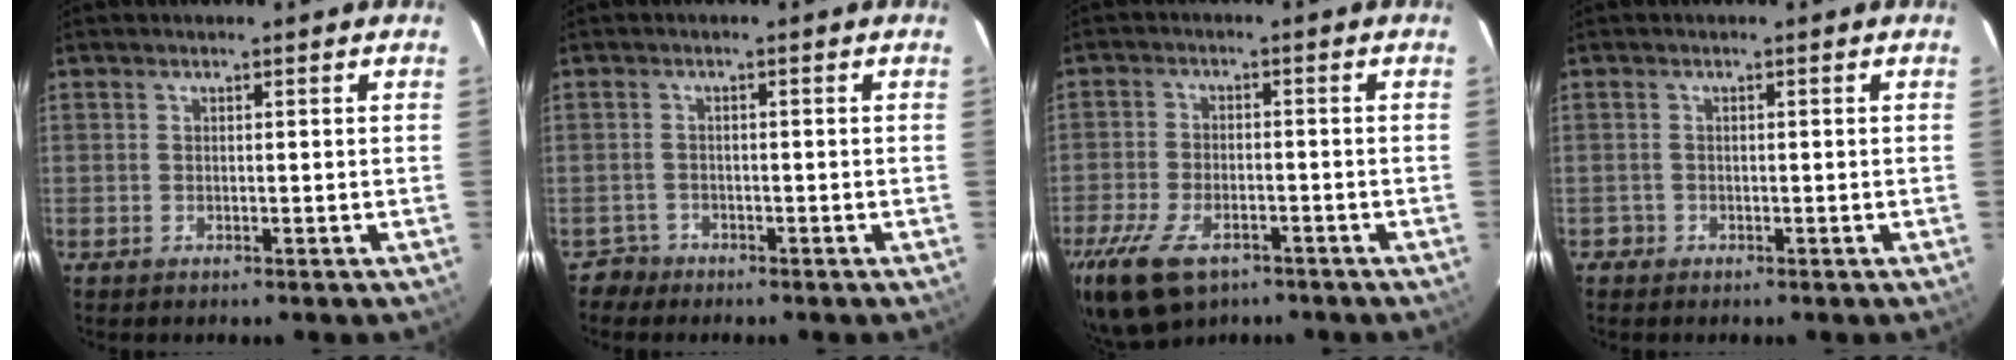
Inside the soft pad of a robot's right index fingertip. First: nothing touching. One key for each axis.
{"total": 2.3, "fx": -1.7, "fy": 1.5, "fz": -0.5, "tx": 0.006, "ty": 0.009, "tz": -0.033}
{"total": 13.8, "fx": -8.6, "fy": 7.1, "fz": 8.1, "tx": -0.204, "ty": -0.034, "tz": -0.151}
{"total": 1.3, "fx": -0.8, "fy": 0.9, "fz": -0.2, "tx": 0.001, "ty": 0.005, "tz": -0.016}